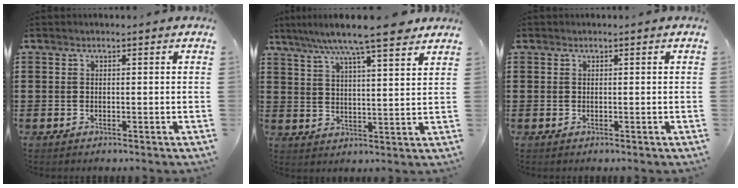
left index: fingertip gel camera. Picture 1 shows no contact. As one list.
[{"total": 9.4, "force": [7.6, 0.8, 5.5], "torque": [-0.112, -0.027, 0.130]}, {"total": 0.0}]